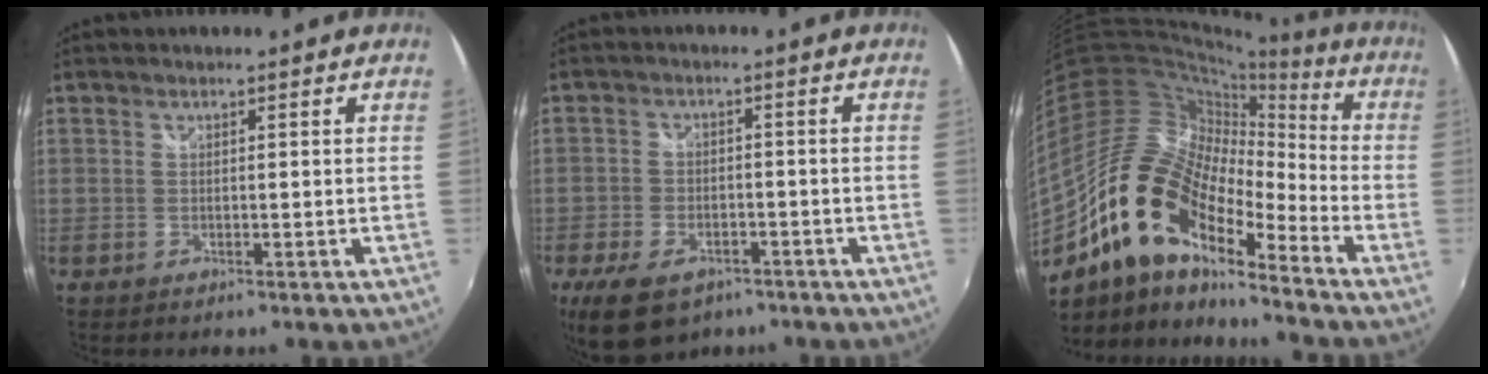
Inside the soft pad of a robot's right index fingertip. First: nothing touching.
{"total": 11.2, "force": [-7.2, 6.2, 6.0], "torque": [-0.147, -0.019, -0.118]}
{"total": 18.9, "force": [-11.7, 7.9, 12.6], "torque": [-0.218, -0.019, -0.233]}